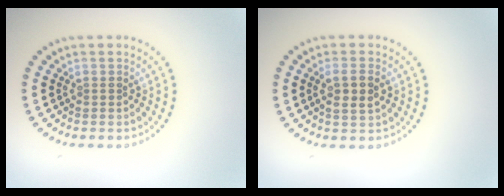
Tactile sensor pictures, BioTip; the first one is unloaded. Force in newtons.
{"total": 2.5, "press": 2.4, "slide": 0.5}